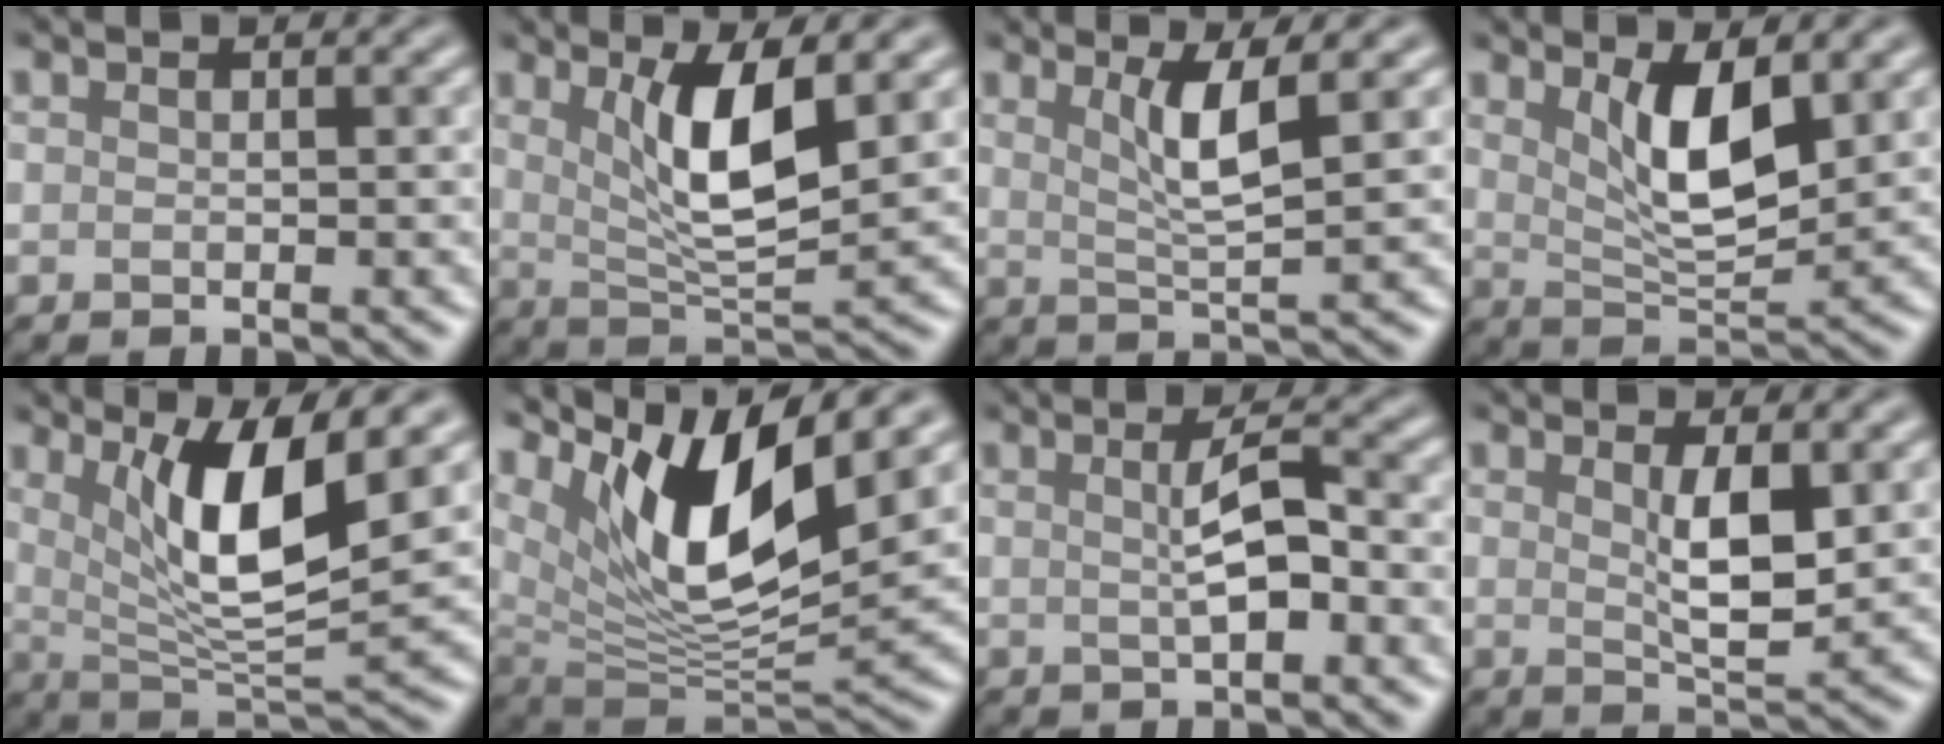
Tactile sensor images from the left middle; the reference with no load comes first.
{"total": 6.1, "force": [2.0, 1.6, 5.6], "torque": [-0.101, -0.008, 0.040]}
{"total": 3.9, "force": [1.5, 0.6, 3.5], "torque": [-0.065, -0.003, 0.031]}
{"total": 5.5, "force": [2.1, 1.9, 4.7], "torque": [-0.091, -0.010, 0.041]}
{"total": 7.9, "force": [2.7, 2.1, 7.1], "torque": [-0.122, -0.017, 0.051]}
{"total": 10.9, "force": [5.3, 3.5, 8.9], "torque": [-0.154, -0.013, 0.106]}
{"total": 3.2, "force": [0.2, 0.7, 3.1], "torque": [-0.061, 0.008, 0.002]}
{"total": 3.6, "force": [1.0, 0.9, 3.4], "torque": [-0.062, -0.006, 0.019]}